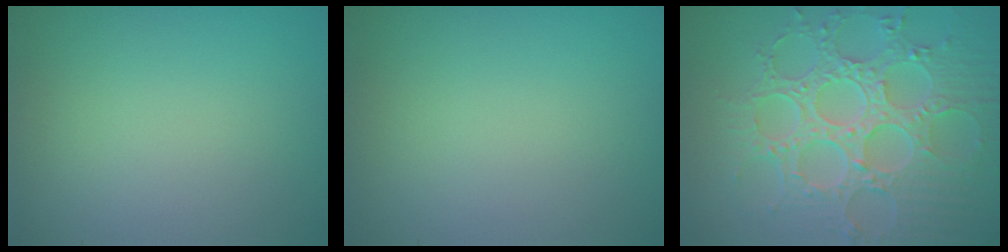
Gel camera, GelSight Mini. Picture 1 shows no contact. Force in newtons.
{"total": 0.0}
{"total": 8.9, "press": 6.5, "slide": 6.1}